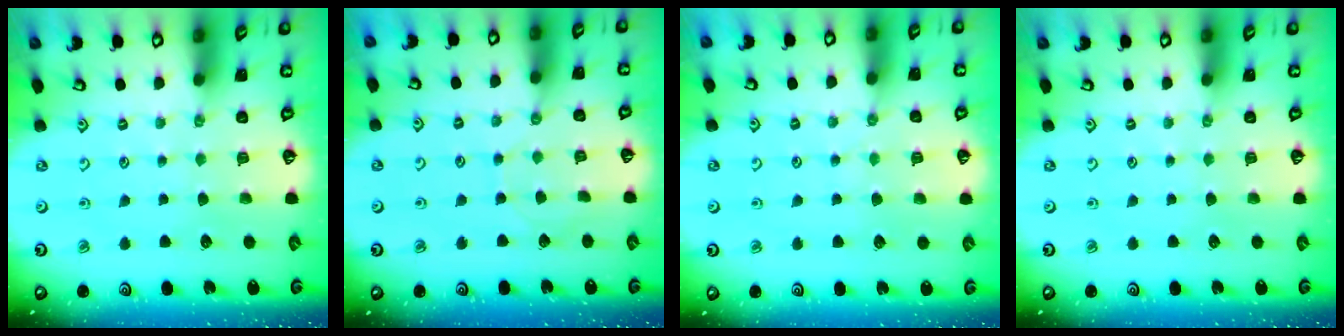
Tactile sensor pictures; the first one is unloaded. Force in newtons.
{"total": 2.9, "press": 2.9, "slide": 0.3}
{"total": 2.9, "press": 2.9, "slide": 0.2}
{"total": 0.0}